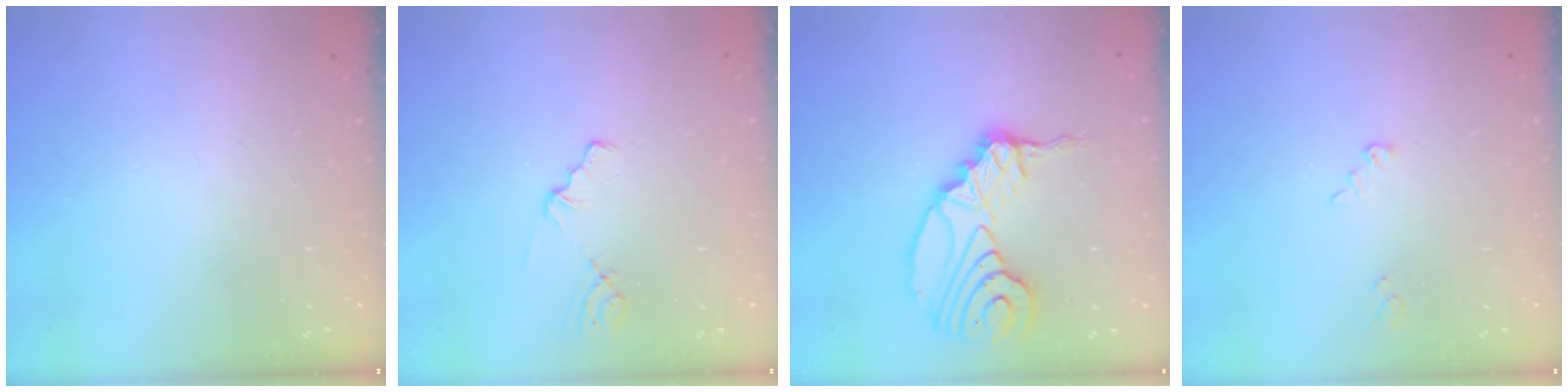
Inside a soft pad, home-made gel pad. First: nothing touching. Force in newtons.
{"total": 1.2, "press": 1.2, "slide": 0.2}
{"total": 16.4, "press": 15.6, "slide": 5.2}
{"total": 2.5, "press": 2.5, "slide": 0.2}